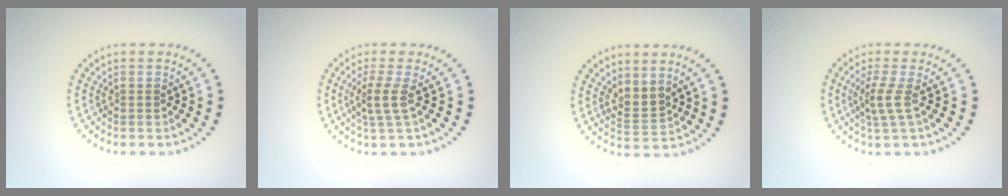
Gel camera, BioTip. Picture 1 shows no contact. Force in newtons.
{"total": 2.1, "press": 1.6, "slide": 1.4}
{"total": 2.1, "press": 1.6, "slide": 1.4}
{"total": 2.1, "press": 1.5, "slide": 1.5}